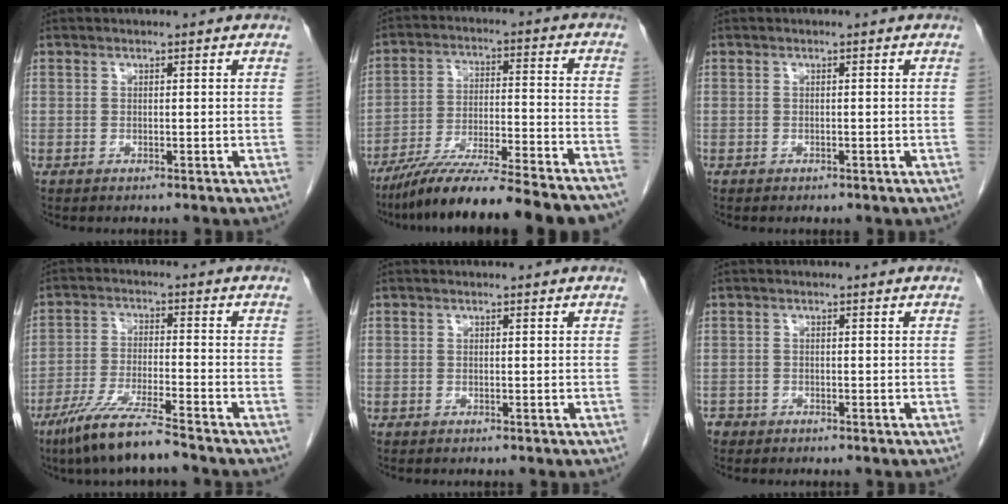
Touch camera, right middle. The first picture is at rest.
{"total": 22.4, "force": [-19.4, 0.8, 11.1], "torque": [-0.148, -0.021, -0.296]}
{"total": 0.6, "force": [-0.4, 0.3, 0.3], "torque": [-0.010, -0.001, -0.004]}
{"total": 9.2, "force": [-7.0, 0.0, 6.0], "torque": [-0.118, -0.031, -0.132]}
{"total": 0.0}
{"total": 1.4, "force": [-1.1, 0.9, 0.0], "torque": [-0.003, 0.003, -0.020]}